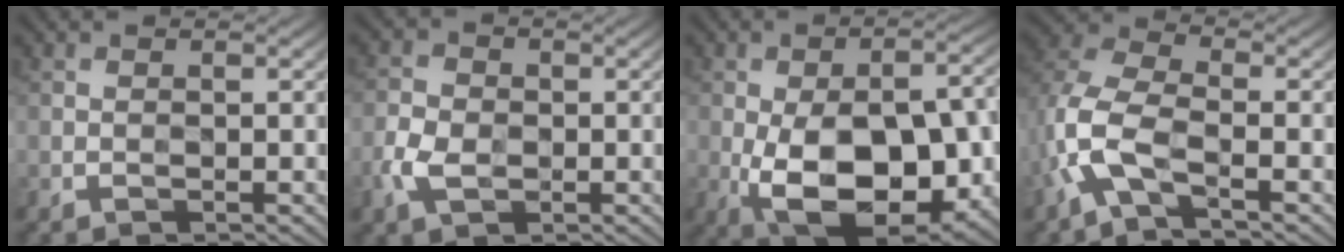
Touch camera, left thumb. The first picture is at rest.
{"total": 4.5, "force": [-1.7, 3.3, 2.6], "torque": [-0.071, -0.001, -0.039]}
{"total": 16.3, "force": [-4.7, 8.8, 12.9], "torque": [-0.199, -0.027, -0.064]}
{"total": 8.6, "force": [-3.0, 4.7, 6.6], "torque": [-0.171, 0.007, -0.078]}